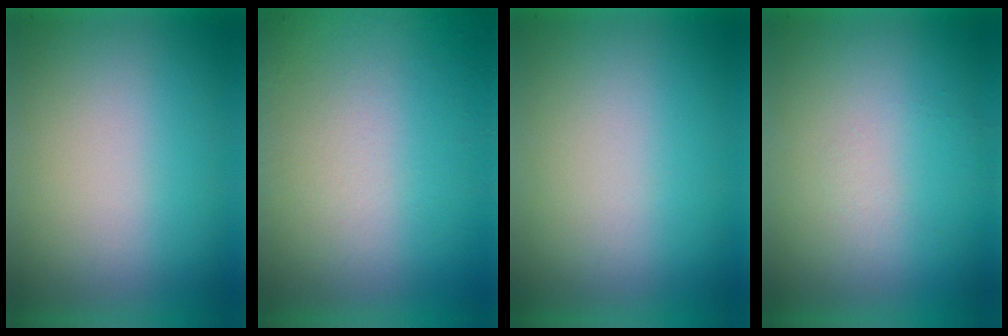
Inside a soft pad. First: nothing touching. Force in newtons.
{"total": 5.9}
{"total": 0.0}
{"total": 1.1}